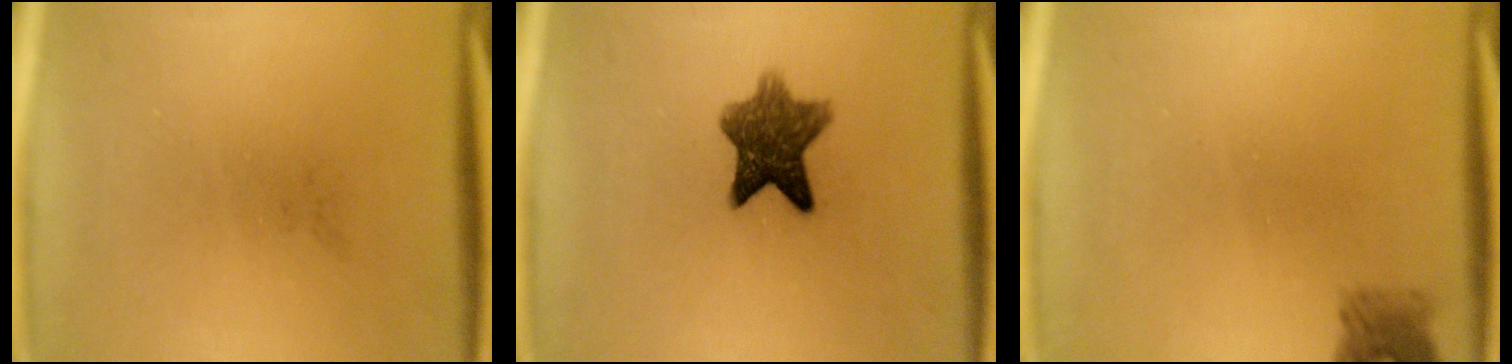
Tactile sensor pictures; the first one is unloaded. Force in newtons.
{"total": 8.0}
{"total": 2.1}